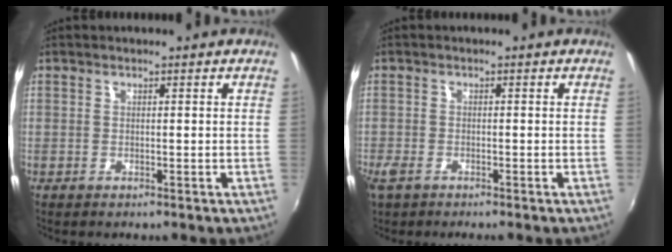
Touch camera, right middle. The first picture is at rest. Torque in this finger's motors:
{"motor_torque": [0.61, -0.51, 0.15, 0.08]}